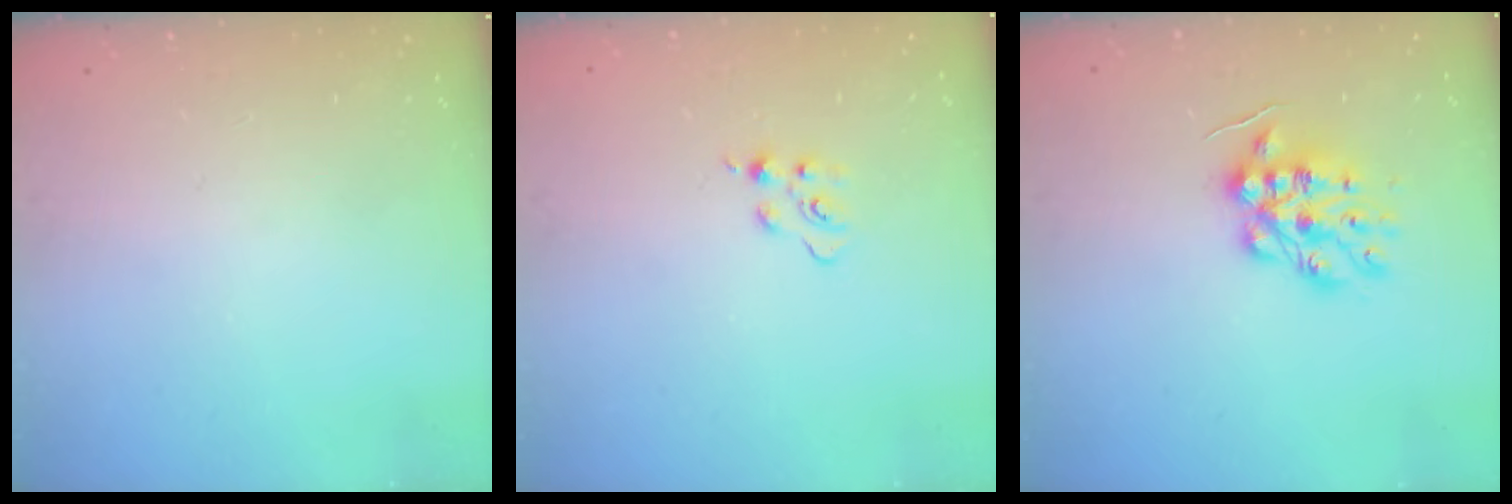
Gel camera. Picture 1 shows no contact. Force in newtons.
{"total": 5.3, "press": 5.3, "slide": 0.7}
{"total": 13.3, "press": 13.3, "slide": 0.3}